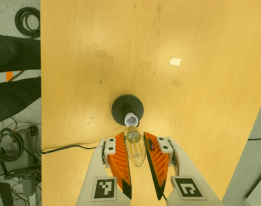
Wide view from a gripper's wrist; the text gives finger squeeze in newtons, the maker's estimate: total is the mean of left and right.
{"total": 13.9, "left": 15.2, "right": 12.7}